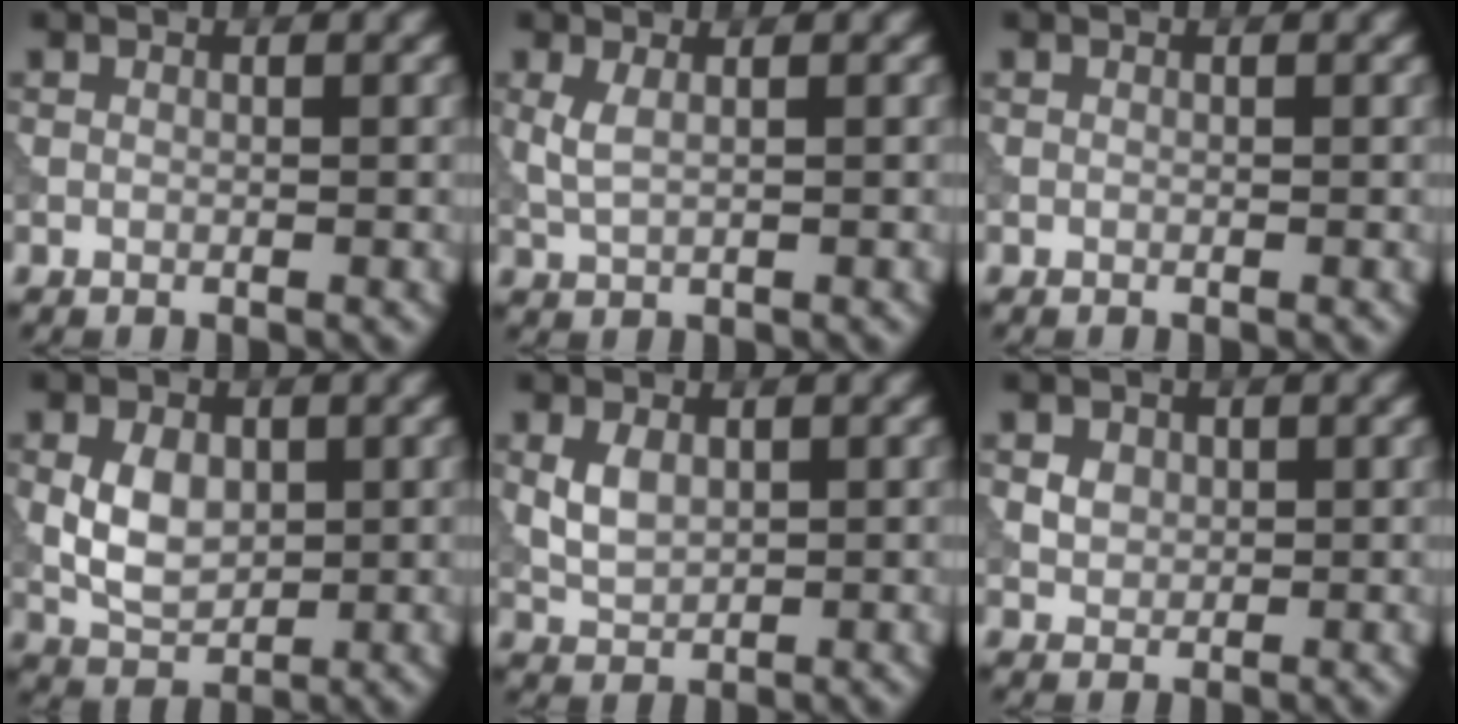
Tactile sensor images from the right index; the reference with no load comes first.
{"total": 1.7, "force": [0.6, 0.5, 1.5], "torque": [-0.037, -0.001, 0.014]}
{"total": 0.0}
{"total": 4.0, "force": [0.4, 2.7, 3.0], "torque": [-0.063, 0.000, 0.007]}
{"total": 2.6, "force": [0.6, 1.7, 1.9], "torque": [-0.044, -0.001, 0.017]}
{"total": 2.3, "force": [0.9, 1.8, 1.1], "torque": [-0.025, 0.002, 0.023]}